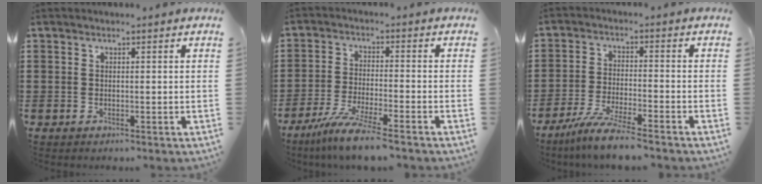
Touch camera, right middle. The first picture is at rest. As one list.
[{"total": 7.0, "force": [-5.8, -0.2, 3.9], "torque": [-0.085, -0.020, -0.111]}, {"total": 6.5, "force": [-5.6, -0.3, 3.3], "torque": [-0.078, -0.019, -0.109]}]